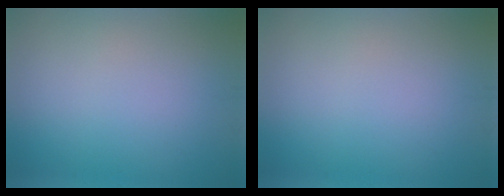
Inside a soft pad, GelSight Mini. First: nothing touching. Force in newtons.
{"total": 0.0}